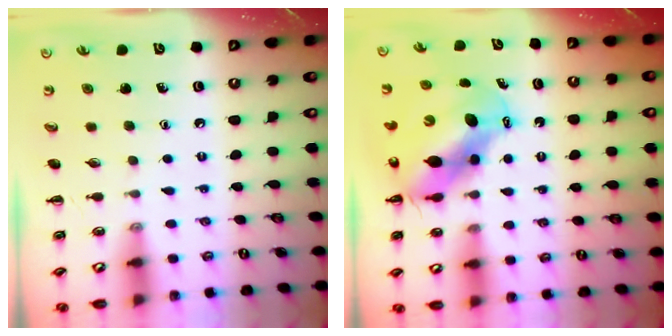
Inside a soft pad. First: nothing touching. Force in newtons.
{"total": 10.2, "press": 9.9, "slide": 2.4}